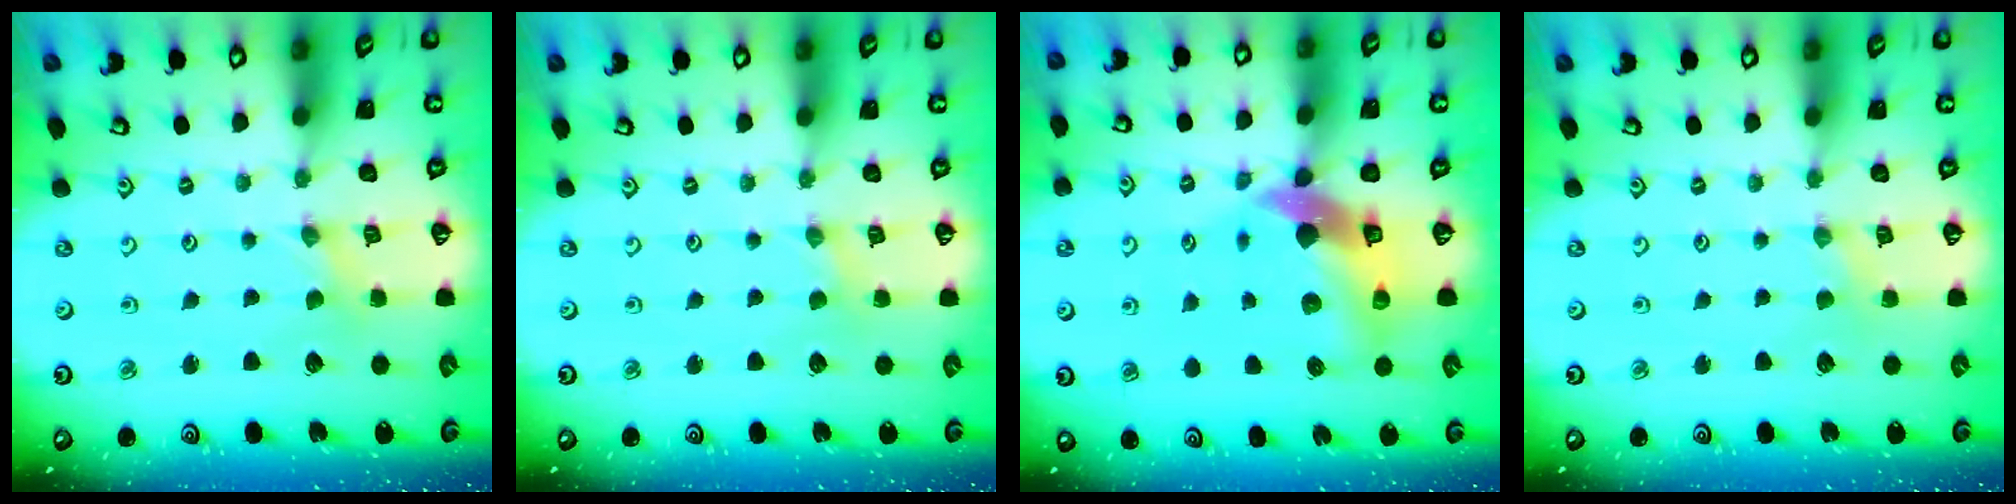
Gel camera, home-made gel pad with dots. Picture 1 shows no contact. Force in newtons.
{"total": 0.0}
{"total": 11.2, "press": 11.1, "slide": 1.7}
{"total": 1.3, "press": 1.3, "slide": 0.3}